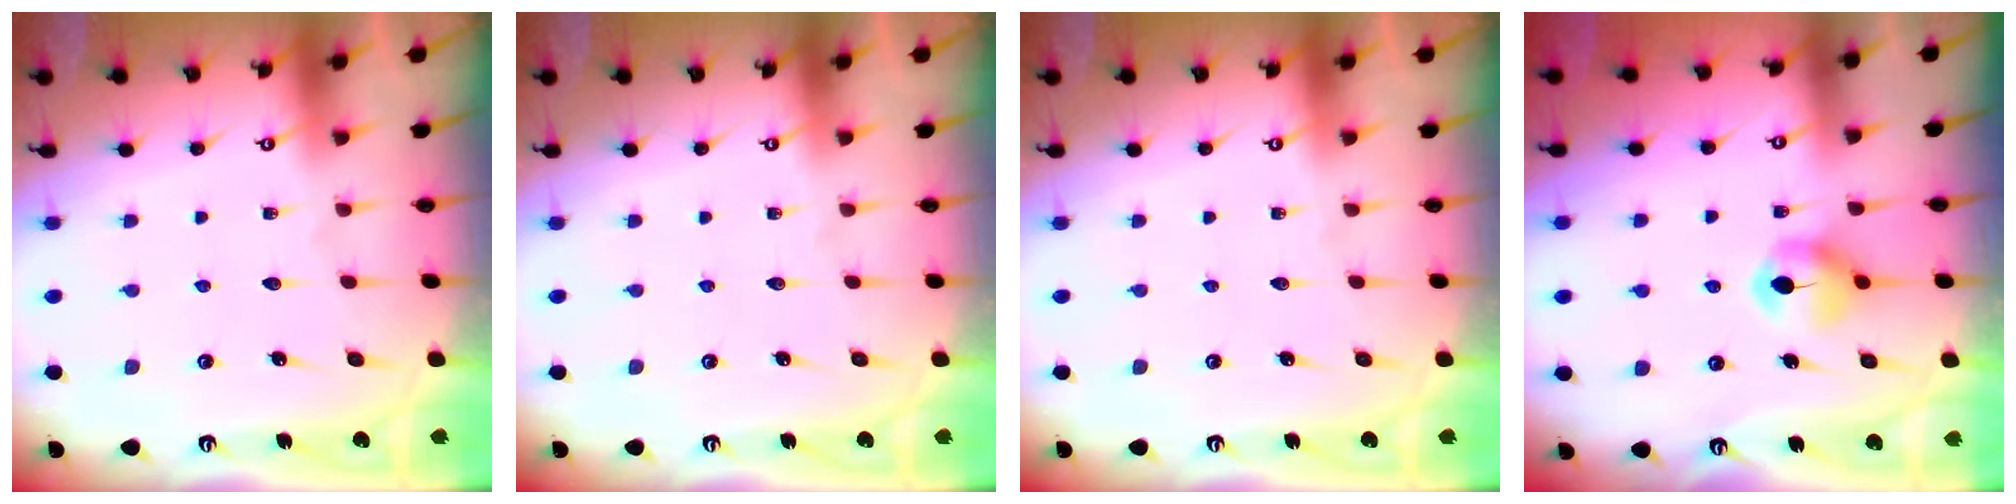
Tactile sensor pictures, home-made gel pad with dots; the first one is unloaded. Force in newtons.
{"total": 0.0}
{"total": 0.0}
{"total": 6.3, "press": 6.3, "slide": 0.7}